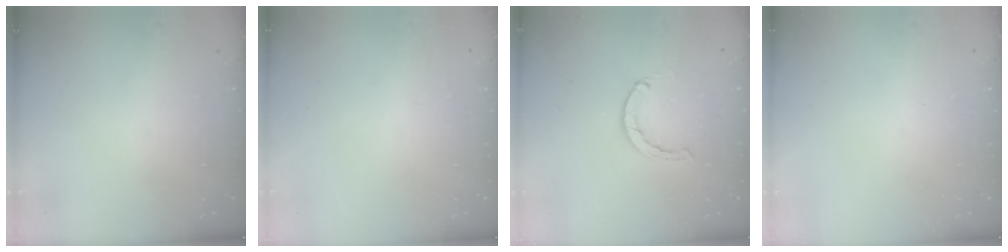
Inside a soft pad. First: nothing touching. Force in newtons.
{"total": 2.5, "press": 2.5, "slide": 0.2}
{"total": 2.1, "press": 2.1, "slide": 0.3}
{"total": 0.0}